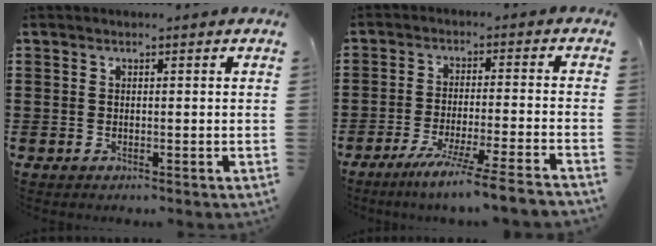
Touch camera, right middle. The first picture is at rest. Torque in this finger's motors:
{"motor_torque": [1.83, -0.31, 0.37, 0.06]}